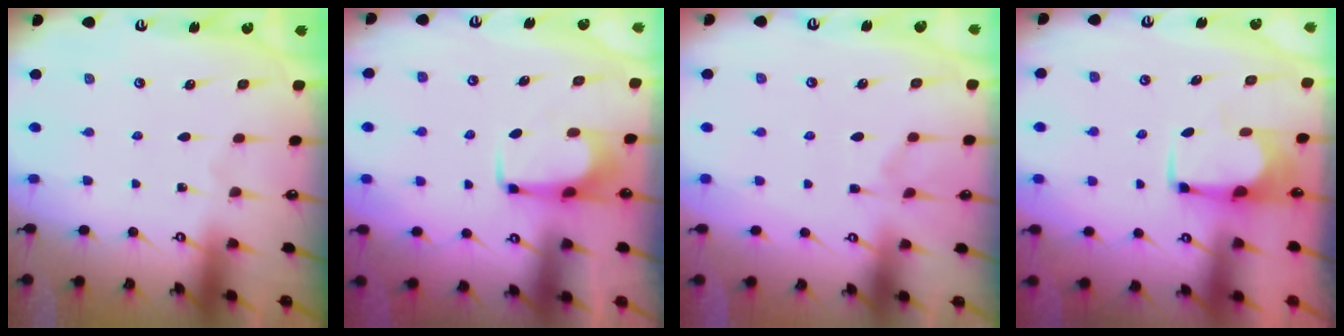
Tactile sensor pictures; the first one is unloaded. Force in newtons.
{"total": 1.5, "press": 1.5, "slide": 0.4}
{"total": 2.2, "press": 1.8, "slide": 1.3}
{"total": 1.7, "press": 1.5, "slide": 0.8}